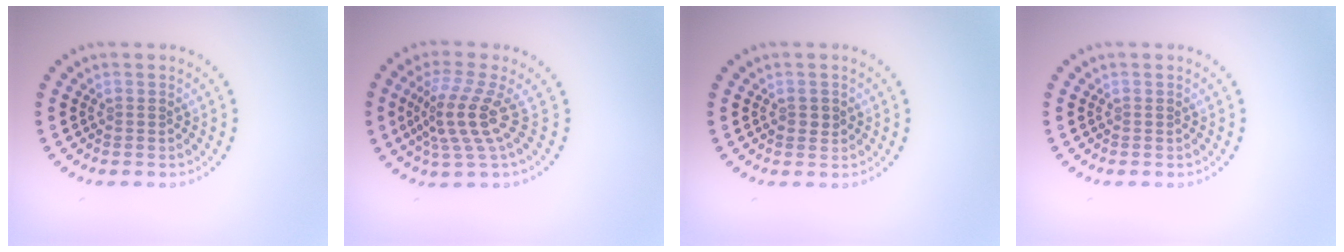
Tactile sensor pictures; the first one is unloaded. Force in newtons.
{"total": 4.0, "press": 2.8, "slide": 2.9}
{"total": 1.2, "press": 1.2, "slide": 0.1}
{"total": 0.0}